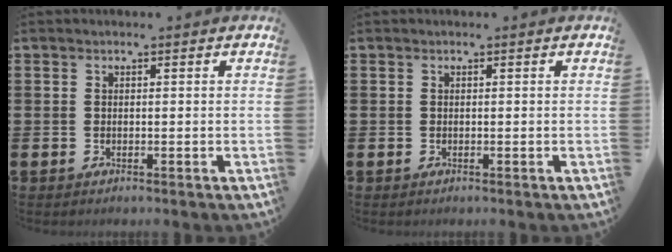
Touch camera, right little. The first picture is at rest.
{"total": 0.0}